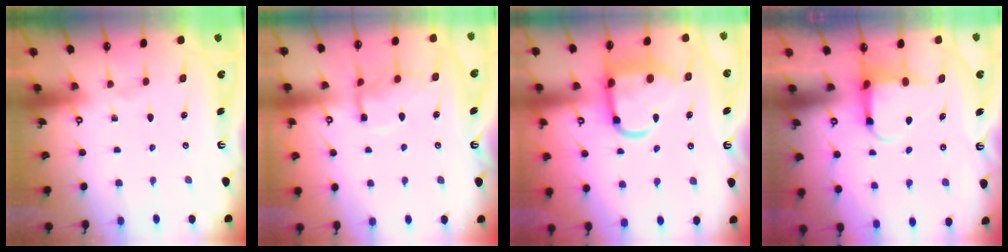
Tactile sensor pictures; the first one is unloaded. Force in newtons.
{"total": 9.6, "press": 9.6, "slide": 0.7}
{"total": 12.6, "press": 12.5, "slide": 1.5}
{"total": 4.0, "press": 3.9, "slide": 0.4}